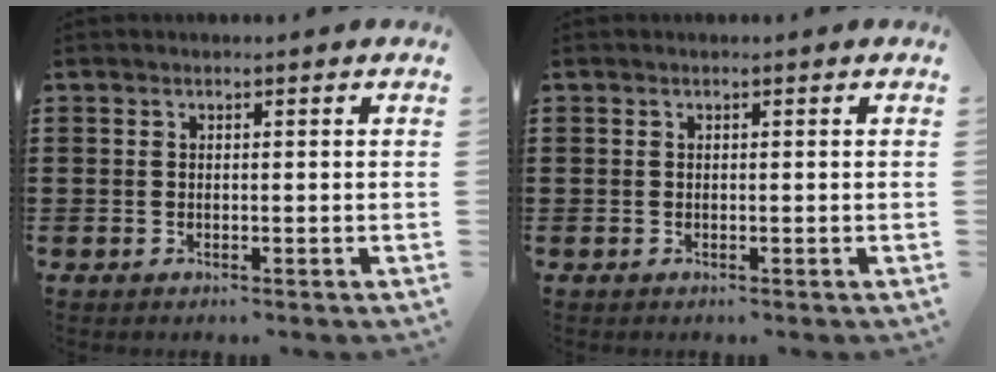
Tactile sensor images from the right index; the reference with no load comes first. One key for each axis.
{"total": 0.0}